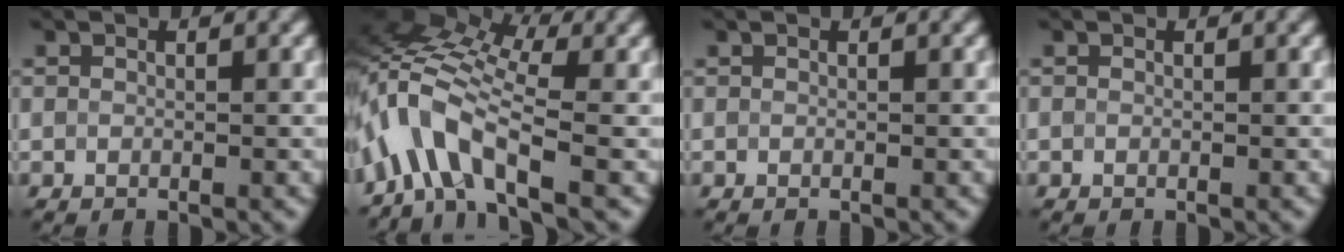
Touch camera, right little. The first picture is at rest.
{"total": 7.7, "force": [-2.7, 2.7, 6.6], "torque": [-0.139, 0.026, -0.069]}
{"total": 0.0}
{"total": 0.0}